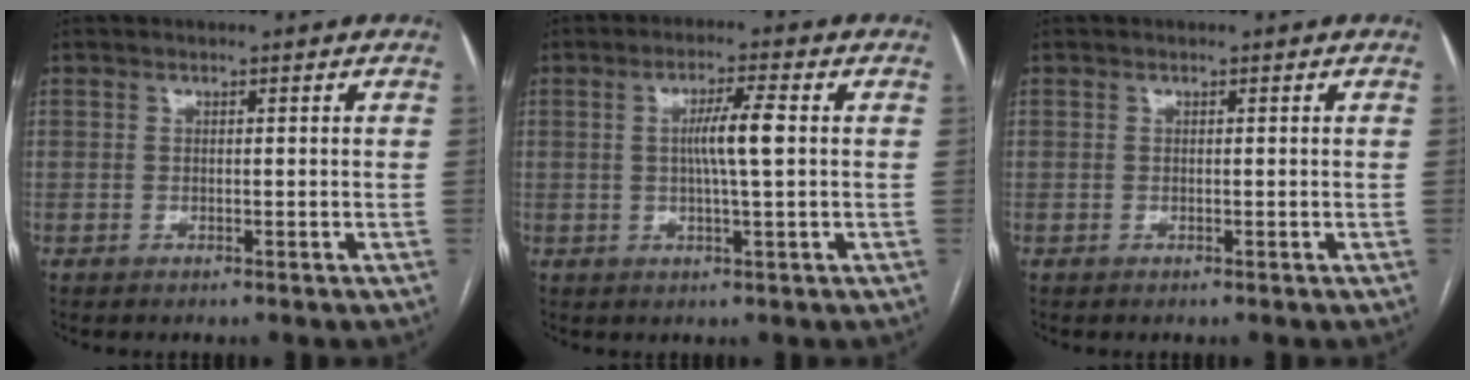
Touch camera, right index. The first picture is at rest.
{"total": 5.4, "force": [0.4, -0.2, 5.4], "torque": [-0.098, 0.001, 0.008]}
{"total": 0.0}